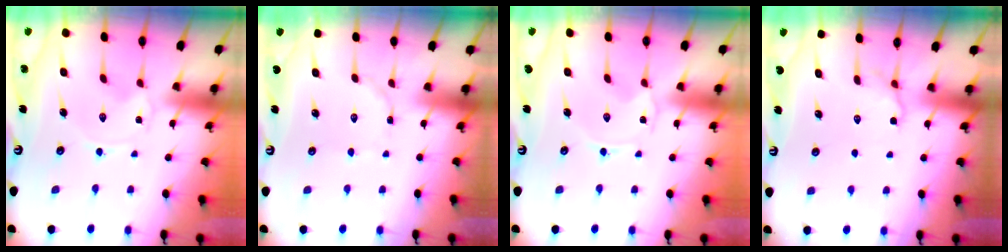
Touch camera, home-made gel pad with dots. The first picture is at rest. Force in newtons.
{"total": 2.6, "press": 2.6, "slide": 0.2}
{"total": 0.0}
{"total": 5.0, "press": 4.7, "slide": 1.8}